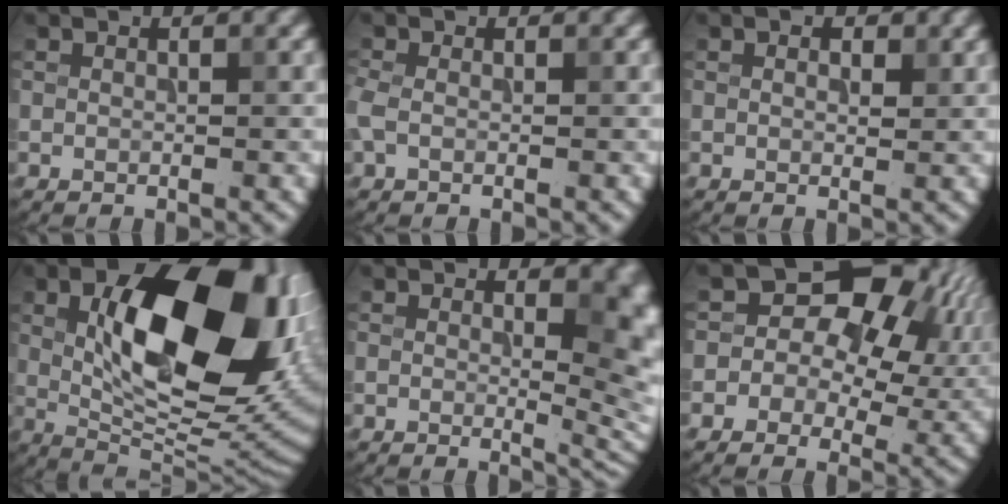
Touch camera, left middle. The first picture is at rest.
{"total": 1.6, "force": [-0.4, 1.0, 1.2], "torque": [-0.034, 0.000, -0.012]}
{"total": 1.0, "force": [0.4, 0.6, 0.7], "torque": [-0.009, -0.002, 0.007]}
{"total": 16.6, "force": [2.9, 8.4, 14.0], "torque": [-0.189, 0.001, 0.046]}
{"total": 7.6, "force": [1.4, 3.4, 6.6], "torque": [-0.045, -0.008, 0.020]}
{"total": 12.7, "force": [3.0, 9.1, 8.3], "torque": [-0.096, 0.026, 0.028]}